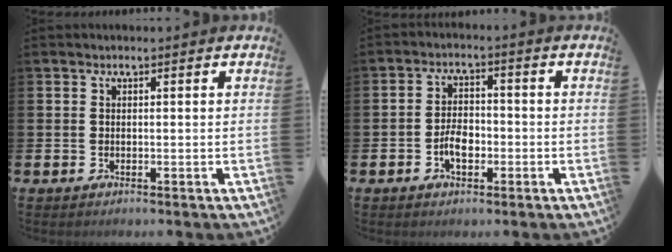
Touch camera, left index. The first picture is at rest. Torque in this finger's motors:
{"motor_torque": [0.14, 0.17, 0.11, 0.04]}